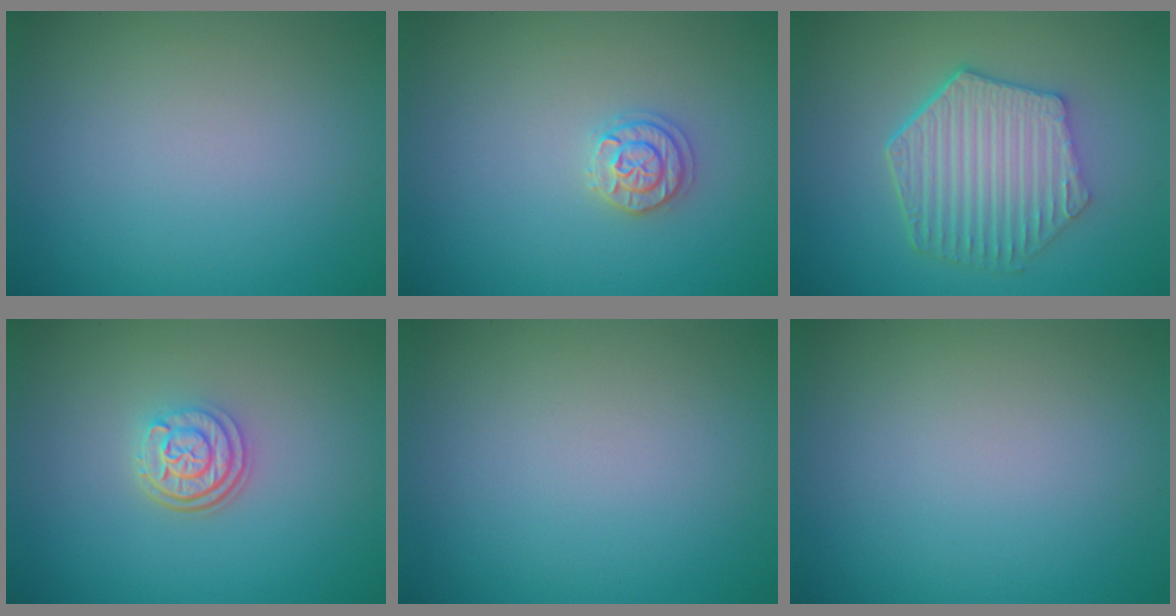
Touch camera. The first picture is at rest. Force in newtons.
{"total": 1.8, "press": 1.8, "slide": 0.1}
{"total": 6.1, "press": 4.7, "slide": 3.9}
{"total": 3.1, "press": 2.4, "slide": 1.9}
{"total": 0.0}
{"total": 0.0}